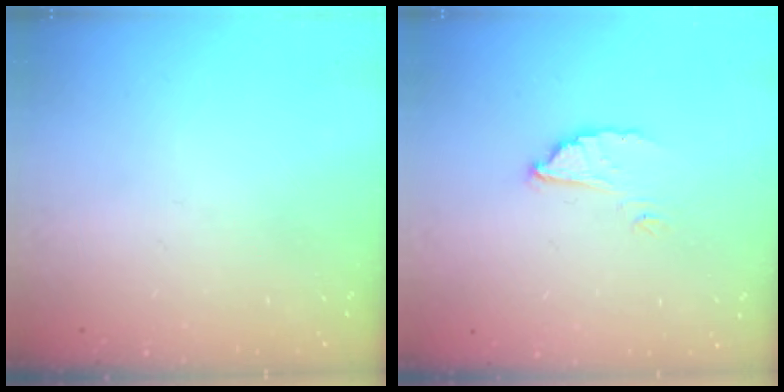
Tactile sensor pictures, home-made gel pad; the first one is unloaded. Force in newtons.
{"total": 4.4, "press": 4.3, "slide": 0.2}